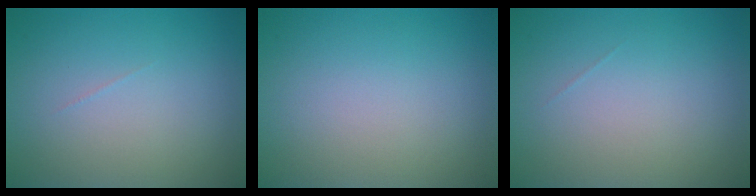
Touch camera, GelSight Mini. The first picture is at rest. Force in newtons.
{"total": 0.0}
{"total": 0.0}